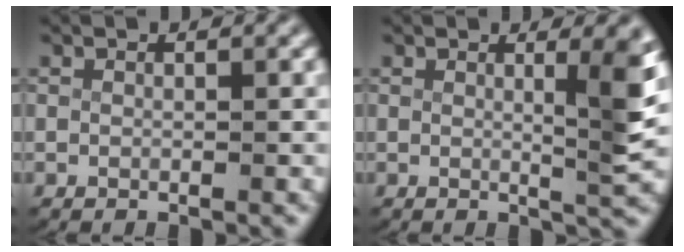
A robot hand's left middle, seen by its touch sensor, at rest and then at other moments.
{"total": 4.2, "force": [0.8, 0.5, 4.1], "torque": [-0.050, -0.014, 0.015]}